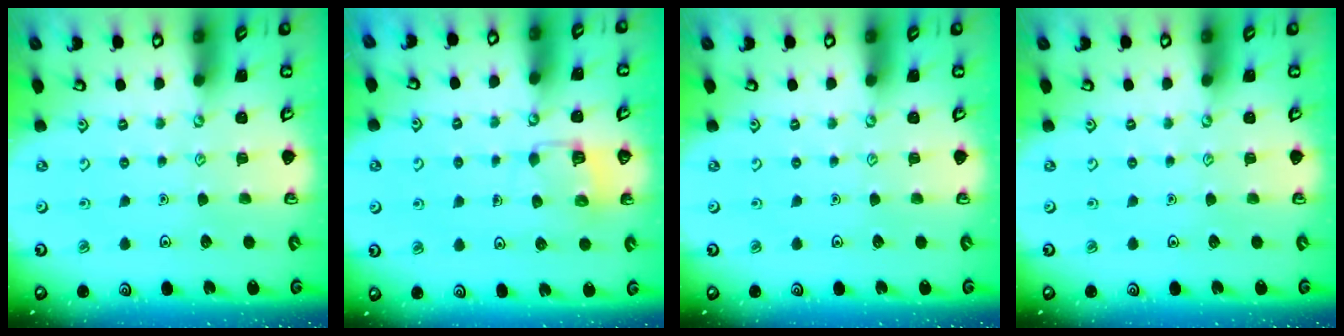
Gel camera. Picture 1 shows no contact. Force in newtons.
{"total": 5.6, "press": 5.6, "slide": 0.5}
{"total": 0.0}
{"total": 0.0}